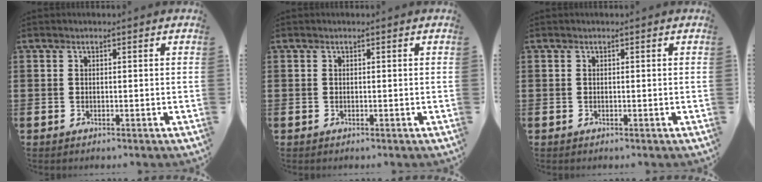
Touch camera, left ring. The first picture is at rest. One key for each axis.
{"total": 0.0}
{"total": 0.0}